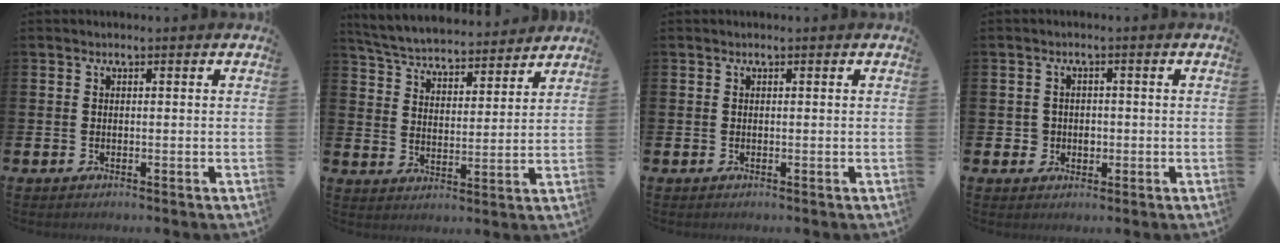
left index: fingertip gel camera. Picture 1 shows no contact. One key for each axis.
{"total": 5.2, "fx": 5.0, "fy": 0.9, "fz": 0.7, "tx": -0.042, "ty": -0.039, "tz": 0.086}
{"total": 0.0}
{"total": 2.2, "fx": -0.3, "fy": 2.1, "fz": 0.3, "tx": 0.000, "ty": 0.002, "tz": -0.014}